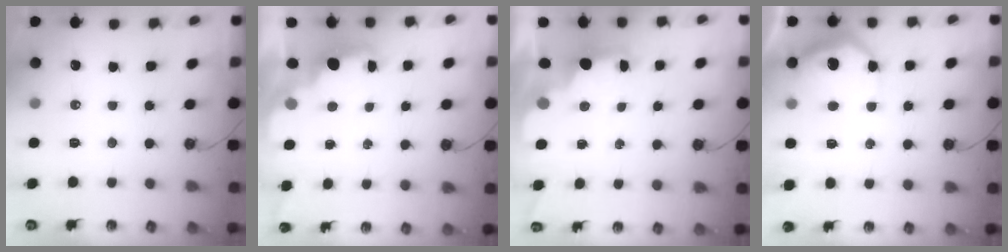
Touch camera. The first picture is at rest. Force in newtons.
{"total": 2.2, "press": 2.1, "slide": 0.7}
{"total": 2.1, "press": 2.0, "slide": 0.7}
{"total": 12.0, "press": 11.9, "slide": 0.8}